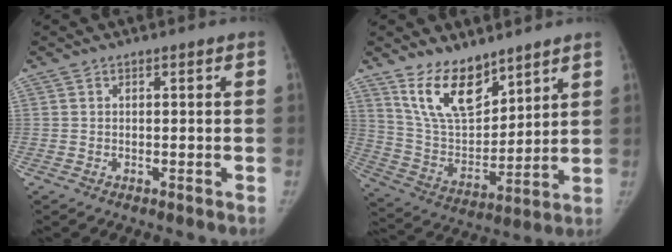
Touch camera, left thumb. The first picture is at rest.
{"total": 14.5, "force": [10.1, 7.0, 7.7], "torque": [-0.099, -0.067, 0.203]}